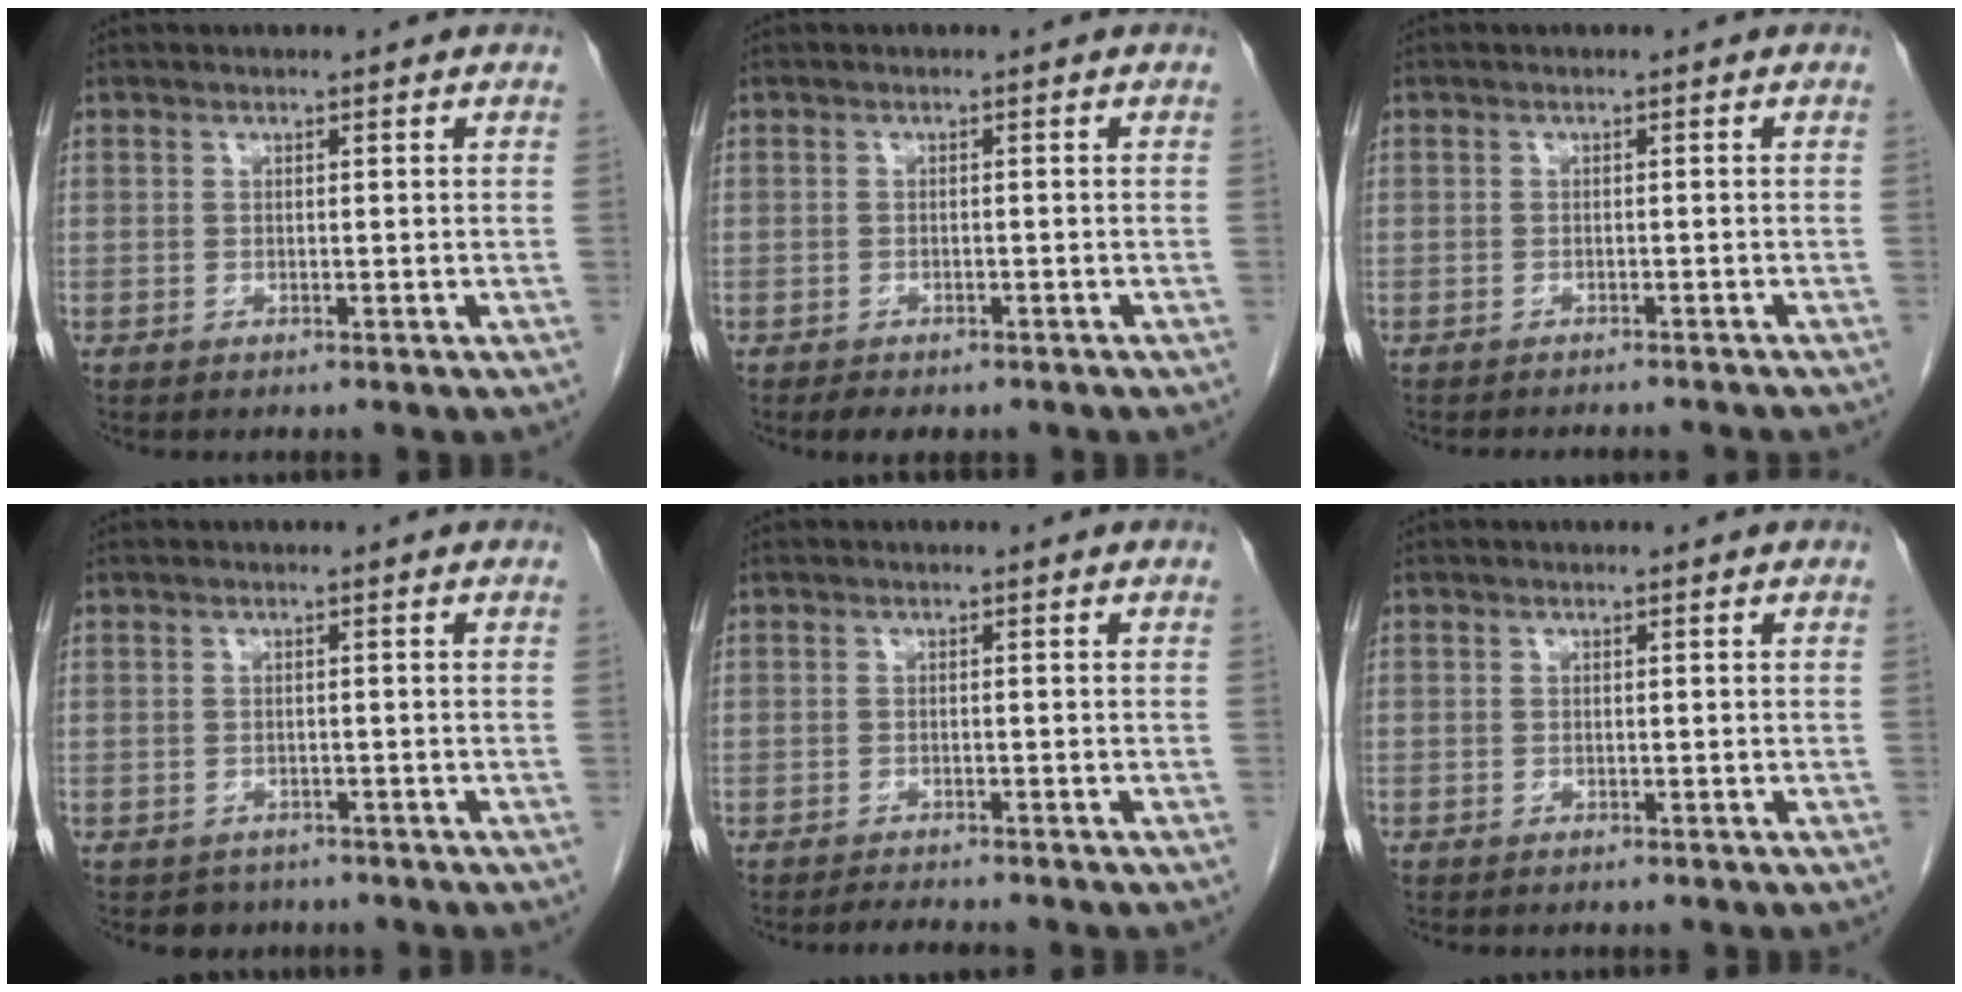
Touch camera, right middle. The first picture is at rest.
{"total": 3.7, "force": [-2.9, 1.5, 1.8], "torque": [-0.028, -0.007, -0.035]}
{"total": 7.9, "force": [-7.4, 0.7, 2.6], "torque": [-0.026, -0.011, -0.081]}
{"total": 2.5, "force": [-2.0, 1.5, 0.0], "torque": [-0.013, 0.001, -0.031]}
{"total": 2.5, "force": [-2.3, -0.2, 0.8], "torque": [-0.017, -0.010, -0.035]}
{"total": 0.0}